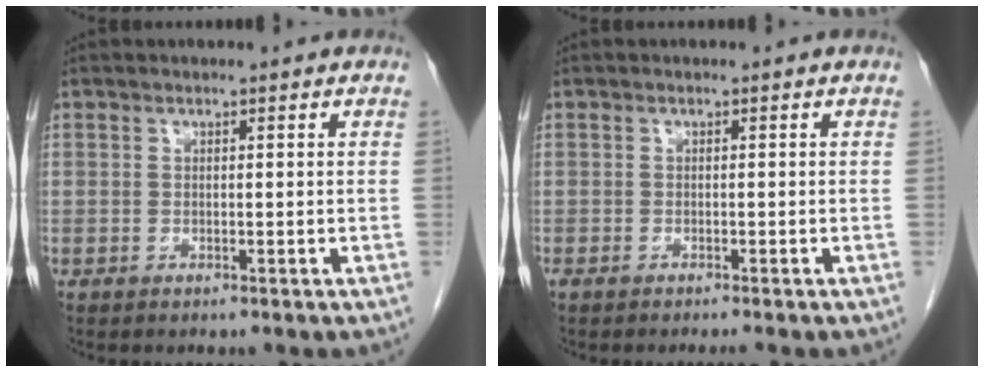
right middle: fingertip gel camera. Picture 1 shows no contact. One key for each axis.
{"total": 1.7, "fx": -1.4, "fy": 0.0, "fz": 0.8, "tx": -0.012, "ty": -0.003, "tz": -0.020}